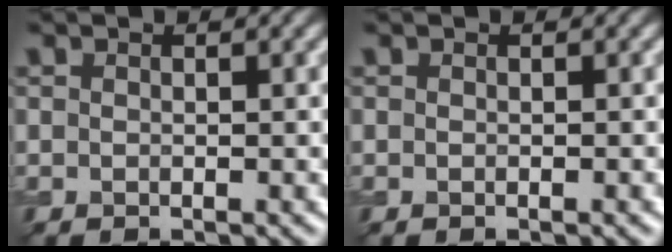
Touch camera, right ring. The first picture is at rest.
{"total": 0.0}